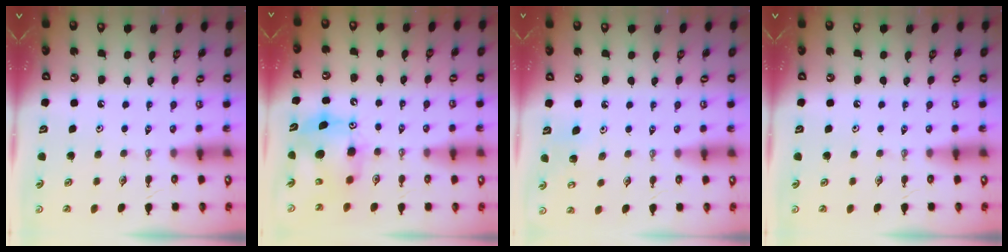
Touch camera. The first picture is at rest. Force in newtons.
{"total": 9.7, "press": 9.7, "slide": 0.6}
{"total": 5.5, "press": 5.3, "slide": 1.1}
{"total": 0.0}